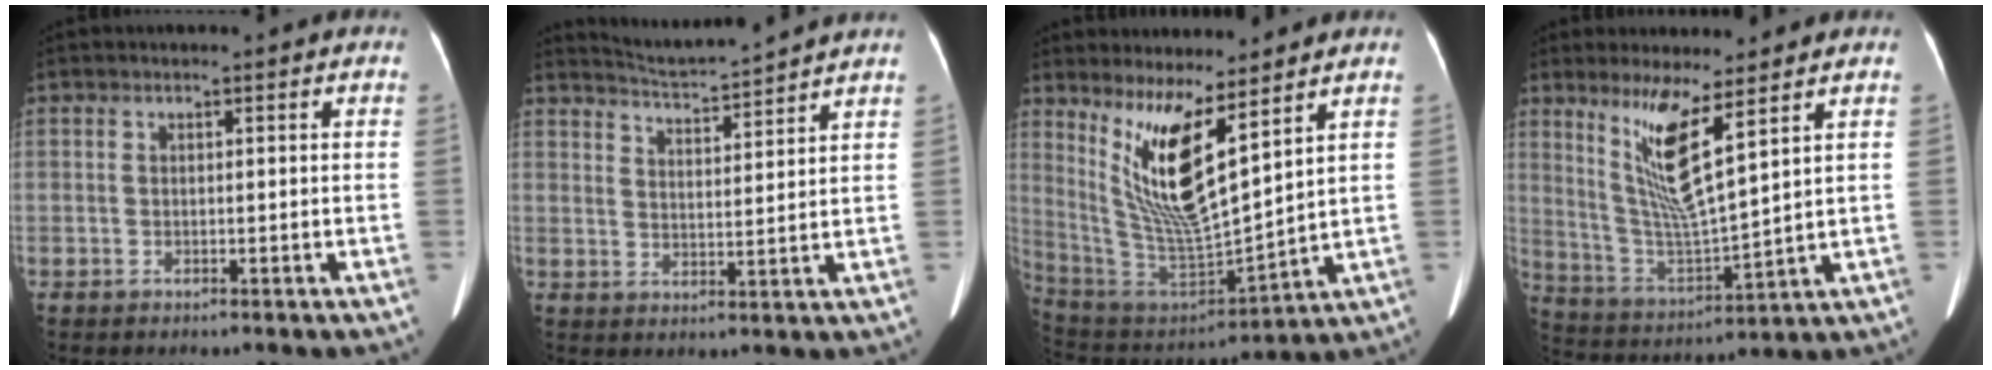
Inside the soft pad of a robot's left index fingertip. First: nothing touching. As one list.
[{"total": 8.5, "force": [8.3, -1.3, 1.7], "torque": [-0.046, 0.006, 0.133]}, {"total": 12.3, "force": [6.8, 1.8, 10.1], "torque": [-0.214, -0.024, 0.143]}, {"total": 9.9, "force": [5.3, 0.3, 8.3], "torque": [-0.164, -0.022, 0.108]}]